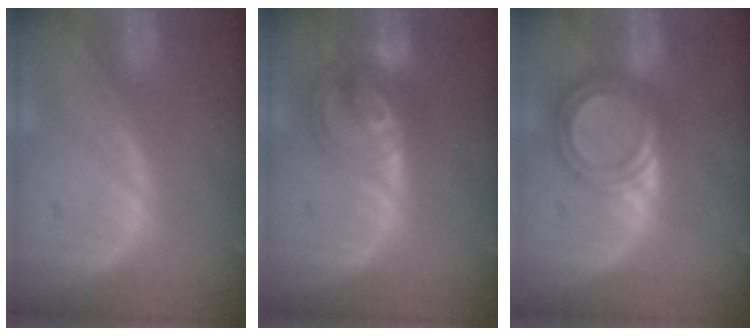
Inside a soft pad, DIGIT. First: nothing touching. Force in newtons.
{"total": 7.3, "press": 6.3, "slide": 3.7}
{"total": 5.8, "press": 5.8, "slide": 0.2}